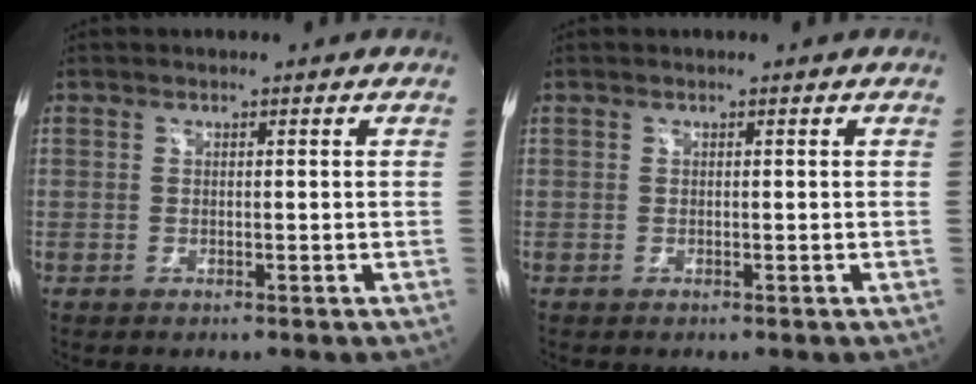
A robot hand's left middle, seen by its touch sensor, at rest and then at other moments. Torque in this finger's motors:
{"motor_torque": [-0.01, 0.00, 0.00, -0.01]}